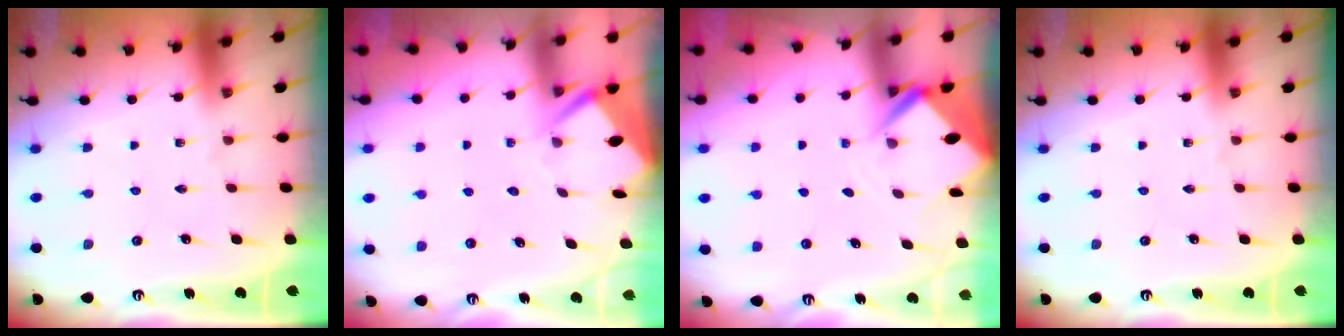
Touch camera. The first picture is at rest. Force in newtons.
{"total": 3.4, "press": 3.4, "slide": 0.3}
{"total": 3.6, "press": 3.6, "slide": 0.2}
{"total": 0.0}